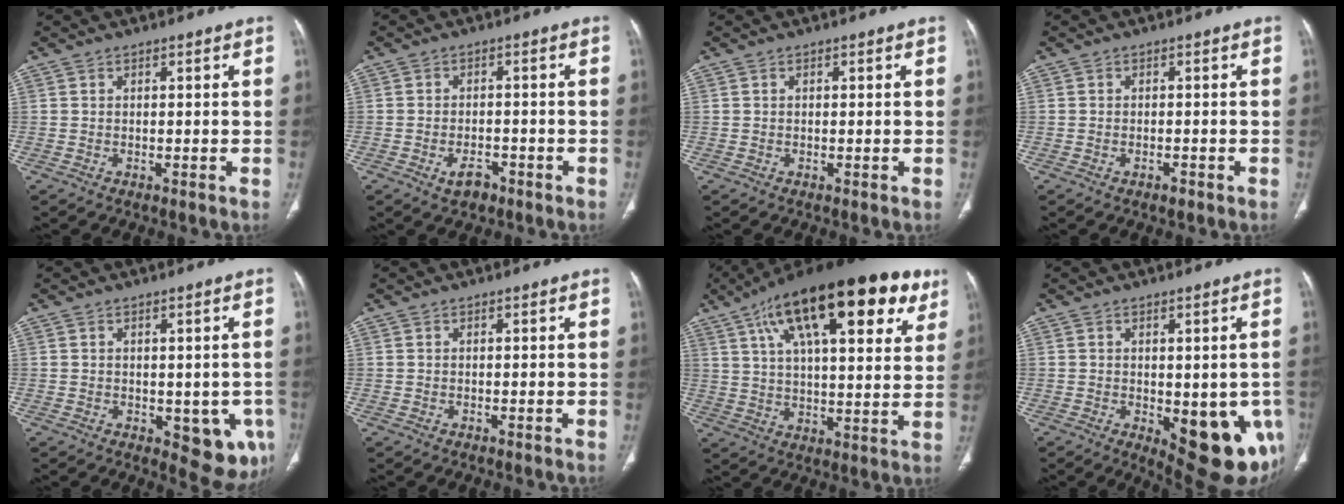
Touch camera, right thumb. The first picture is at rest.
{"total": 3.6, "force": [-2.0, 2.2, 2.1], "torque": [-0.031, 0.011, -0.029]}
{"total": 0.0}
{"total": 1.2, "force": [-0.7, 0.6, 0.7], "torque": [-0.011, 0.003, -0.010]}
{"total": 8.5, "force": [-2.0, 4.6, 6.8], "torque": [-0.044, -0.011, -0.015]}
{"total": 0.0}
{"total": 28.5, "force": [14.2, 10.7, 22.2], "torque": [-0.320, 0.000, 0.215]}
{"total": 14.1, "force": [-4.3, 6.3, 11.9], "torque": [-0.113, -0.009, -0.037]}